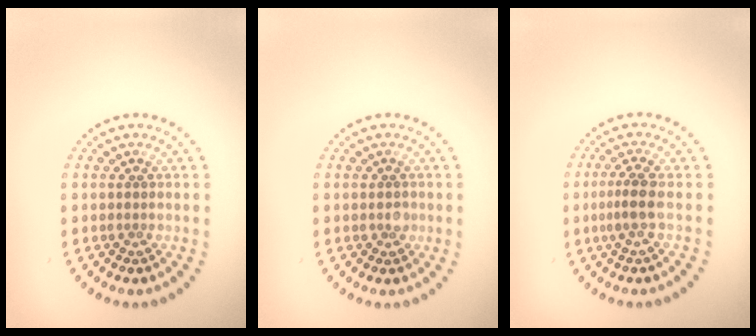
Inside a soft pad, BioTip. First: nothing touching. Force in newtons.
{"total": 0.9, "press": 0.8, "slide": 0.5}
{"total": 2.1, "press": 1.6, "slide": 1.4}